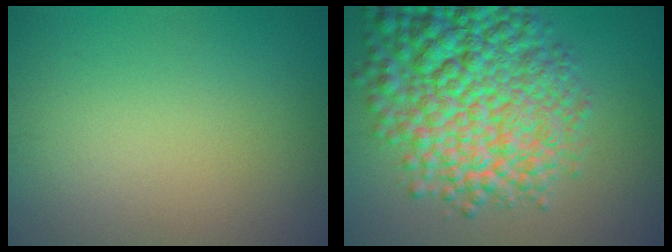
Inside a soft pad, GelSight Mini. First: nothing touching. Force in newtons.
{"total": 11.8, "press": 11.8, "slide": 0.4}